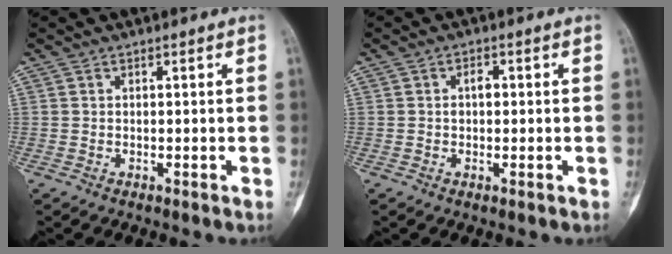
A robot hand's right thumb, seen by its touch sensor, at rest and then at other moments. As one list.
[{"total": 2.2, "force": [0.1, 1.4, 1.8], "torque": [-0.026, 0.003, -0.001]}]